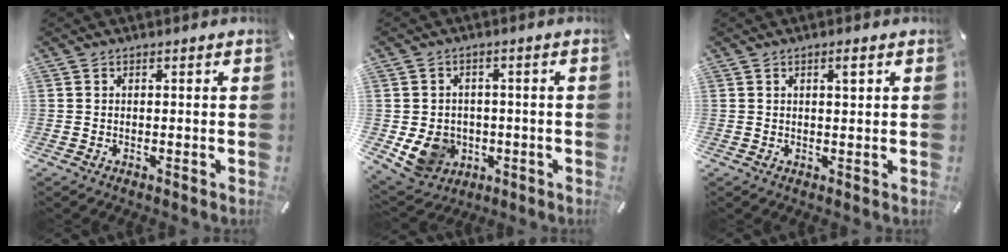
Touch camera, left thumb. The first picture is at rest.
{"total": 9.2, "force": [-2.0, 8.2, 3.7], "torque": [-0.085, 0.009, -0.031]}
{"total": 2.0, "force": [0.9, 0.5, 1.8], "torque": [-0.037, 0.003, 0.013]}